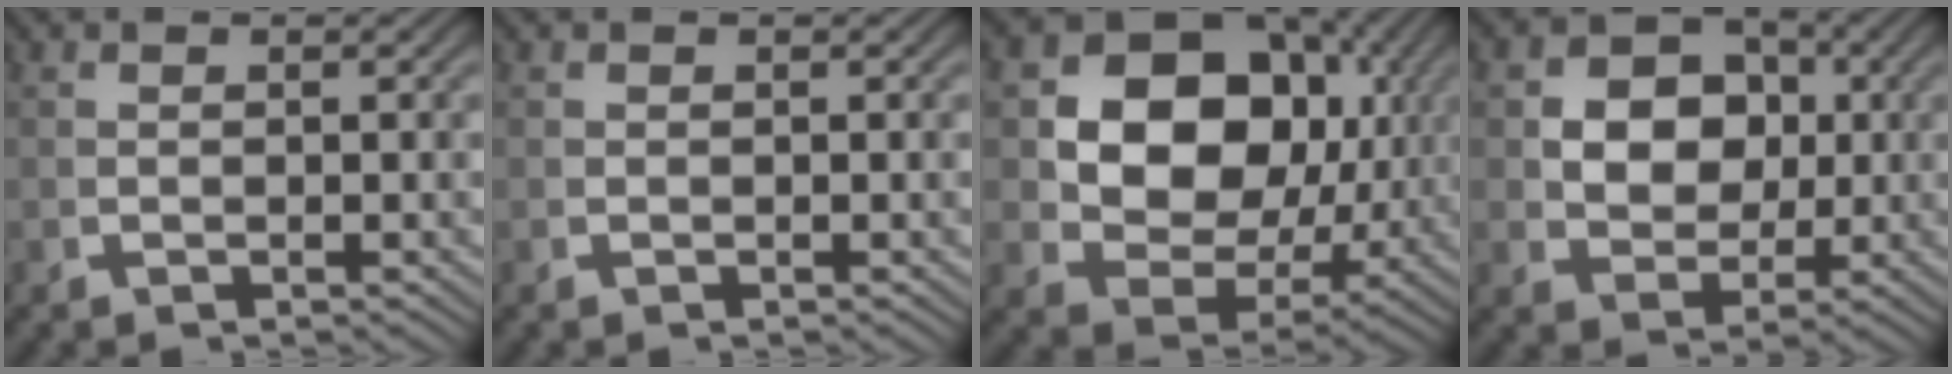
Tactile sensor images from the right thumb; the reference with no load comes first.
{"total": 0.0}
{"total": 14.8, "force": [1.5, 11.0, 9.9], "torque": [-0.205, -0.035, 0.036]}
{"total": 7.4, "force": [0.8, 5.9, 4.4], "torque": [-0.098, -0.035, 0.032]}